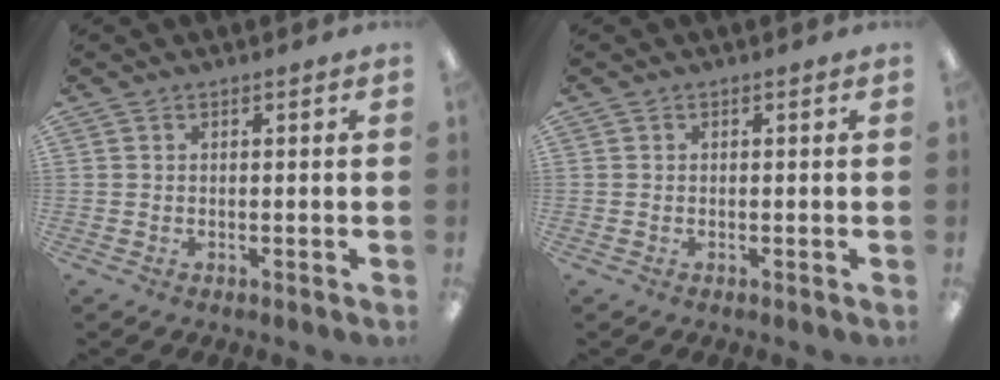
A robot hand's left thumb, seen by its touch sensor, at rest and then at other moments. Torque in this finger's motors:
{"motor_torque": [0.01, 0.07, -0.29, 0.05, 0.05]}